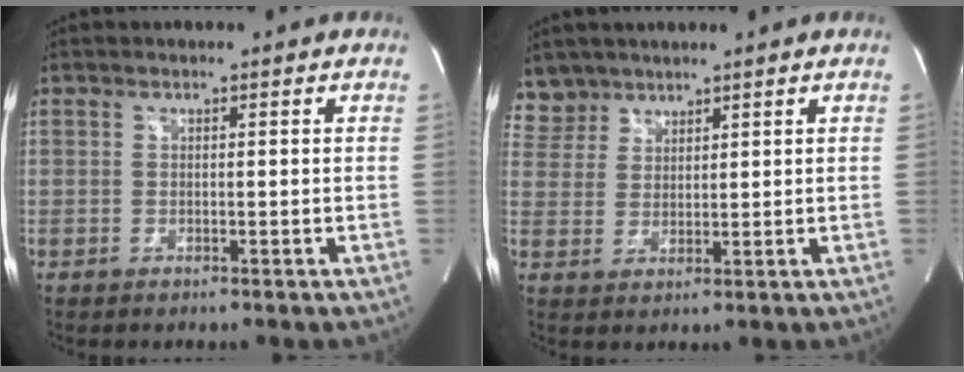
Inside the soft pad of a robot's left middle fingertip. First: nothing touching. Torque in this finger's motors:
{"motor_torque": [0.05, -0.08, 0.06, -0.01]}